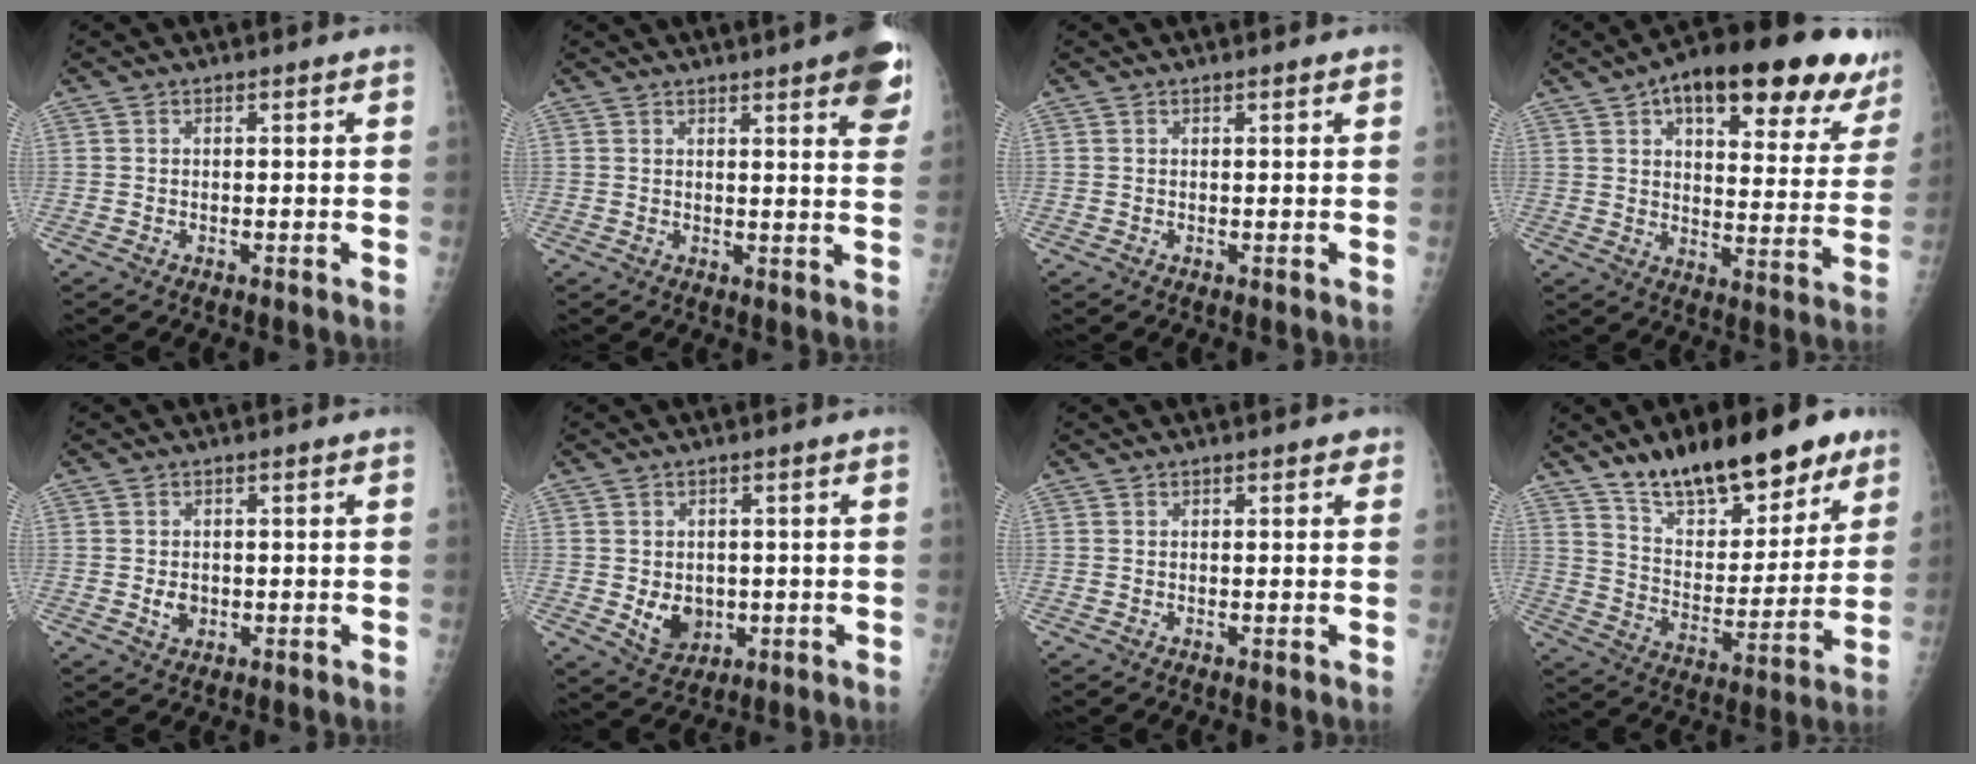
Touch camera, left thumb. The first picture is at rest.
{"total": 11.1, "force": [6.2, 2.2, 9.0], "torque": [-0.088, -0.018, 0.067]}
{"total": 0.9, "force": [0.4, 0.2, 0.7], "torque": [-0.011, 0.001, 0.006]}
{"total": 25.8, "force": [15.0, 10.2, 18.3], "torque": [-0.218, -0.019, 0.202]}
{"total": 2.6, "force": [-0.3, 2.0, 1.7], "torque": [-0.016, 0.003, -0.001]}
{"total": 6.2, "force": [-0.8, 4.8, 3.7], "torque": [-0.037, -0.003, 0.002]}
{"total": 1.8, "force": [0.9, 0.8, 1.3], "torque": [-0.011, 0.000, 0.009]}
{"total": 22.1, "force": [15.1, 9.3, 13.2], "torque": [-0.156, -0.063, 0.244]}